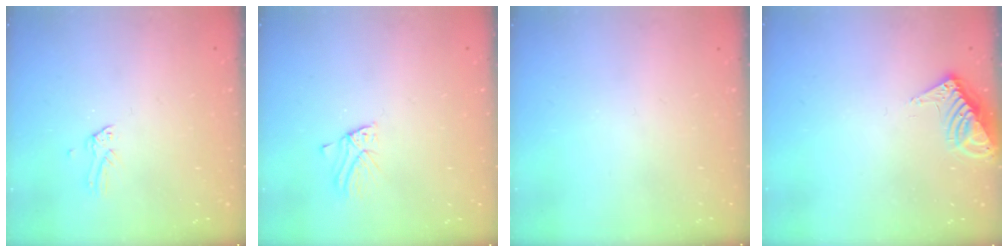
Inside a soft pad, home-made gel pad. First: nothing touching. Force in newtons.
{"total": 2.7, "press": 2.7, "slide": 0.2}
{"total": 0.0}
{"total": 9.4, "press": 9.4, "slide": 0.8}